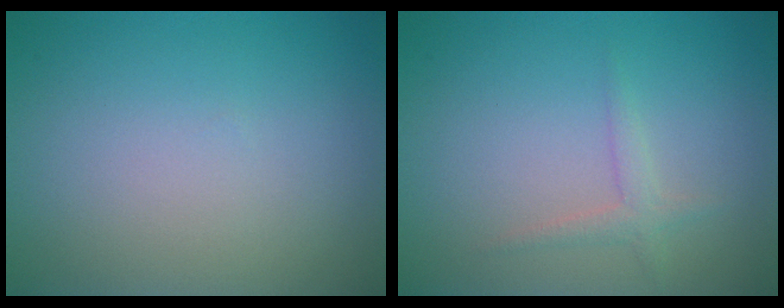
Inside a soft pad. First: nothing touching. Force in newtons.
{"total": 1.4, "press": 1.4, "slide": 0.0}